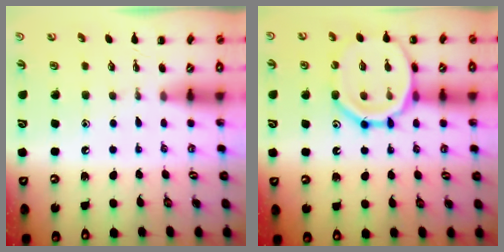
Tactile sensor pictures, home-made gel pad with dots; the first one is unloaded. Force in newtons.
{"total": 17.5, "press": 17.4, "slide": 2.5}